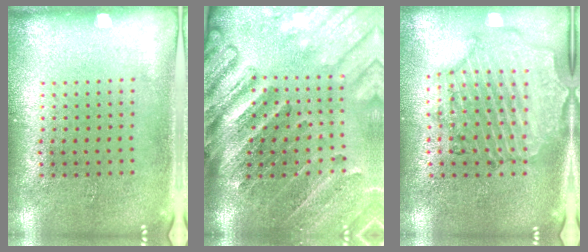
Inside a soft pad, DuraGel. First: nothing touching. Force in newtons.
{"total": 4.4, "press": 3.3, "slide": 2.9}
{"total": 1.5, "press": 1.5, "slide": 0.3}